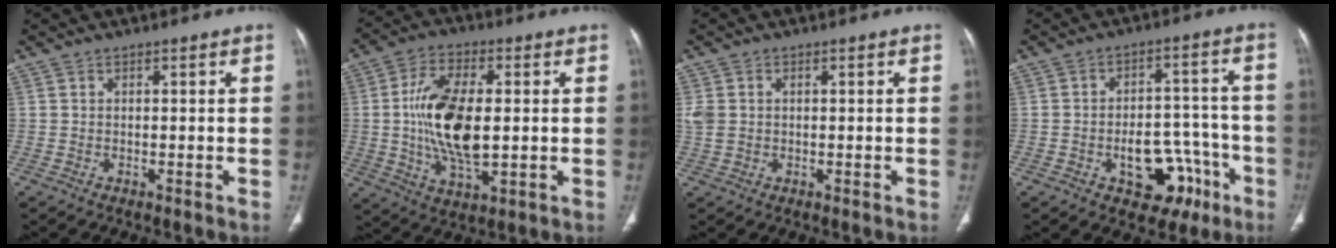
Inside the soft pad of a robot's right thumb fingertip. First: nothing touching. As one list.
[{"total": 15.3, "force": [0.4, 7.5, 13.3], "torque": [-0.250, -0.006, 0.010]}, {"total": 3.2, "force": [0.3, 2.6, 2.0], "torque": [-0.048, 0.005, 0.011]}, {"total": 12.9, "force": [-5.7, 8.1, 8.1], "torque": [-0.069, 0.053, -0.070]}]